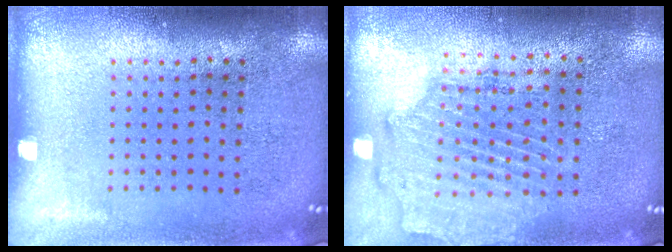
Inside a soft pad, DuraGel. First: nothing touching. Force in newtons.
{"total": 1.8, "press": 1.6, "slide": 0.9}